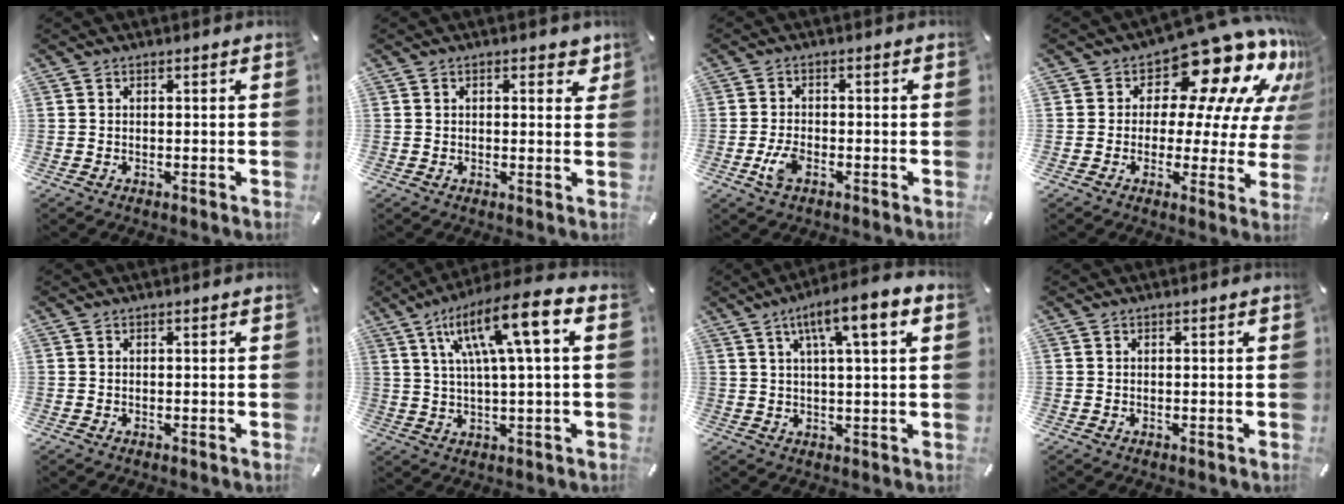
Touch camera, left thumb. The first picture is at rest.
{"total": 2.7, "force": [1.2, 1.5, 1.9], "torque": [-0.018, -0.002, 0.014]}
{"total": 4.7, "force": [-1.9, 2.4, 3.5], "torque": [-0.084, 0.002, -0.039]}
{"total": 17.3, "force": [11.9, 7.7, 9.9], "torque": [-0.140, -0.100, 0.197]}
{"total": 0.0}
{"total": 15.6, "force": [5.5, 3.2, 14.3], "torque": [-0.252, -0.011, 0.083]}
{"total": 9.8, "force": [4.3, 1.9, 8.6], "torque": [-0.144, -0.010, 0.070]}
{"total": 0.0}